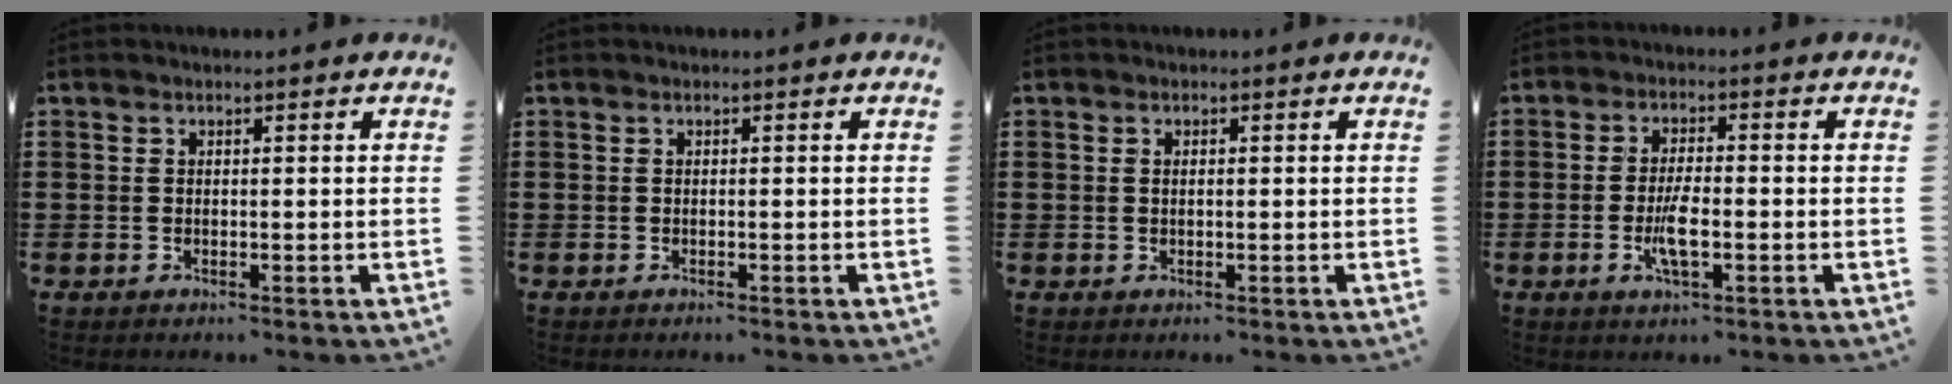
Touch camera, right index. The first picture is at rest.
{"total": 0.0}
{"total": 0.6, "force": [0.0, 0.2, 0.5], "torque": [-0.012, -0.001, 0.000]}
{"total": 5.1, "force": [-1.5, 1.1, 4.7], "torque": [-0.101, -0.009, -0.031]}